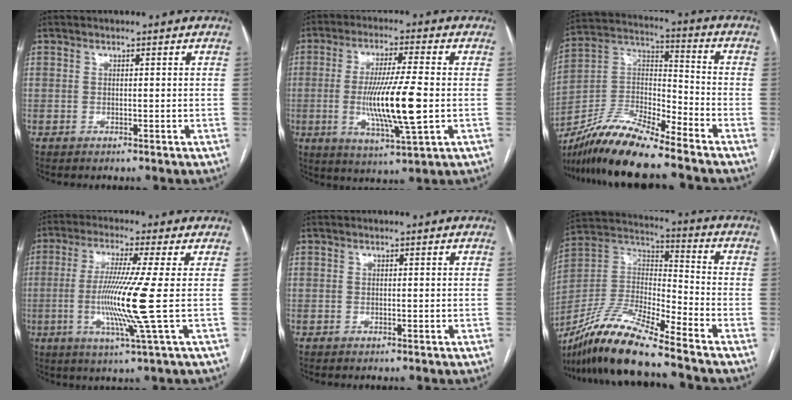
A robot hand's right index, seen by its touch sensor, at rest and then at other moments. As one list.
[{"total": 12.6, "force": [-1.5, 0.5, 12.5], "torque": [-0.237, -0.016, -0.026]}, {"total": 13.9, "force": [-12.0, 0.8, 7.1], "torque": [-0.138, 0.008, -0.224]}, {"total": 10.8, "force": [-1.4, -2.3, 10.4], "torque": [-0.213, -0.025, -0.026]}, {"total": 0.0}, {"total": 15.3, "force": [-12.7, 0.3, 8.7], "torque": [-0.175, -0.003, -0.238]}]